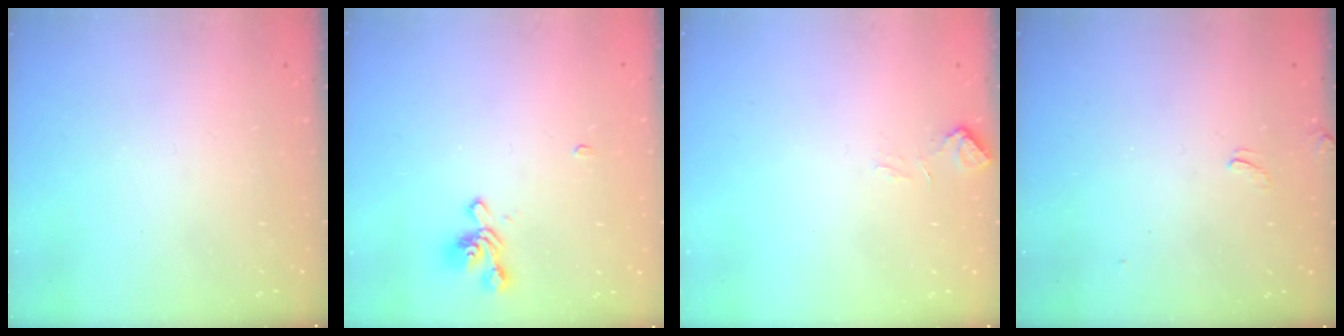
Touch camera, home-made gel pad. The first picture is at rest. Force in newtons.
{"total": 1.0, "press": 0.2, "slide": 1.0}
{"total": 2.3, "press": 2.2, "slide": 0.6}
{"total": 3.8, "press": 3.8, "slide": 0.3}